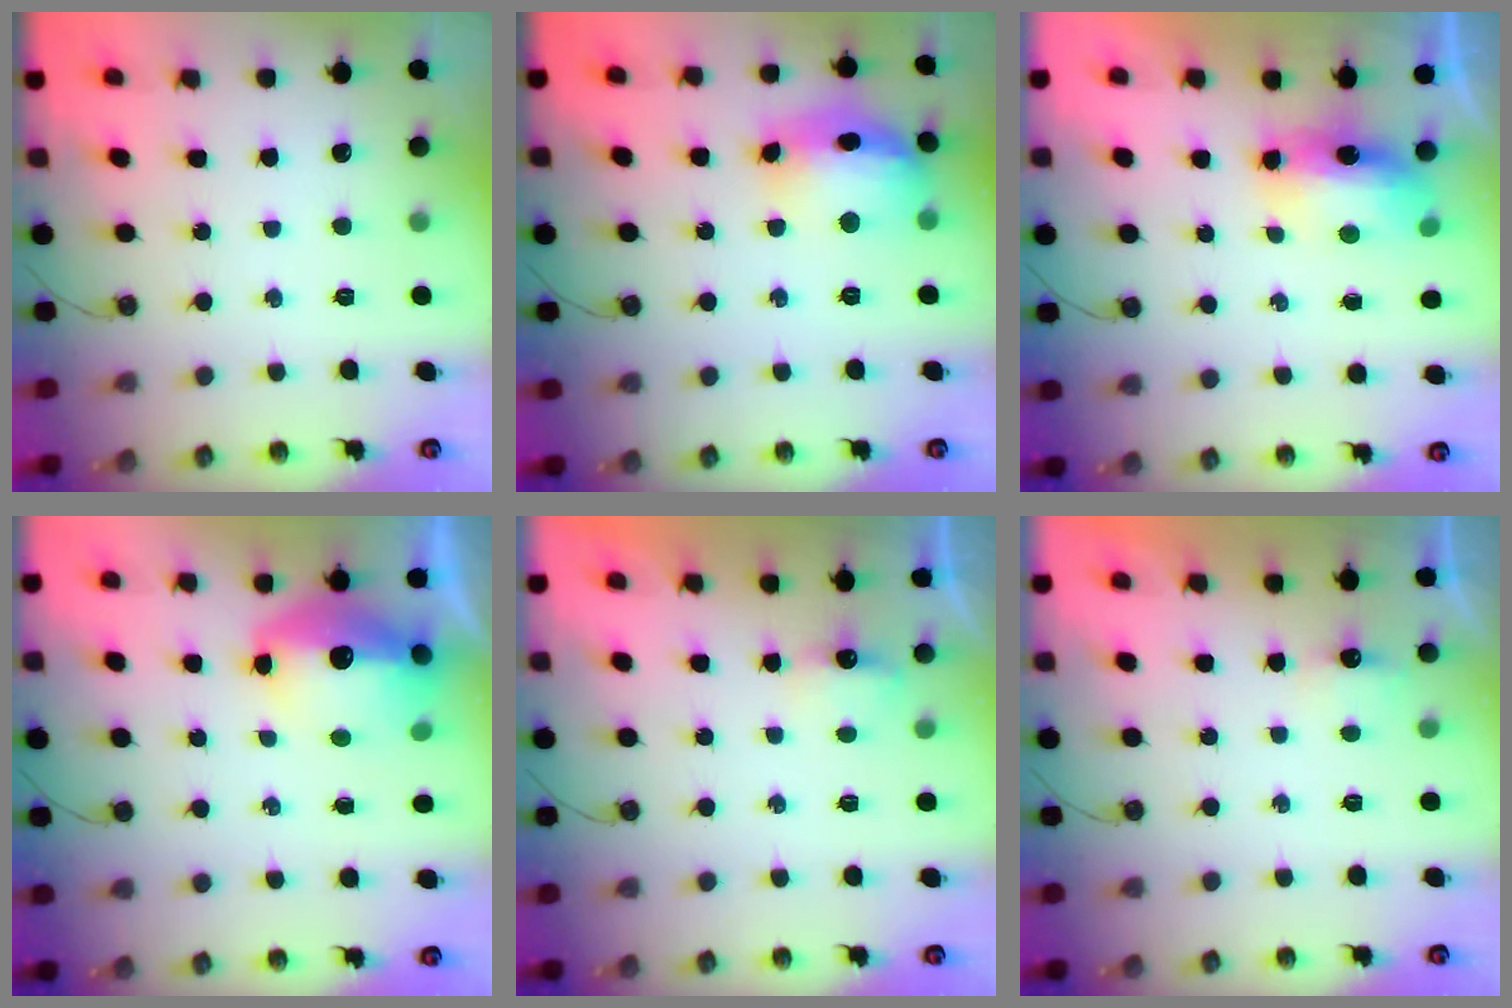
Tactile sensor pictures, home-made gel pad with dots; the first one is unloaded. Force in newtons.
{"total": 17.4, "press": 17.3, "slide": 2.0}
{"total": 8.4, "press": 8.4, "slide": 0.7}
{"total": 15.0, "press": 14.9, "slide": 1.2}
{"total": 3.0, "press": 3.0, "slide": 0.5}
{"total": 2.8, "press": 2.7, "slide": 0.4}